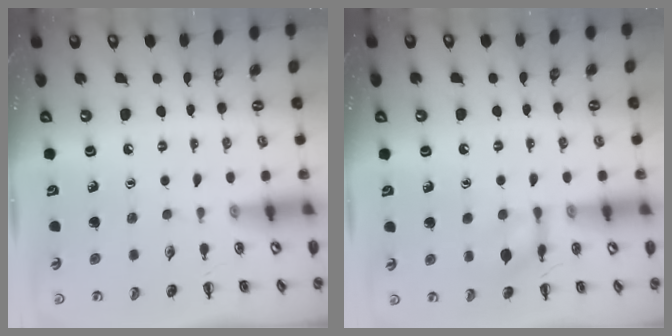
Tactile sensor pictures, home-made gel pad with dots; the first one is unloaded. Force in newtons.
{"total": 8.4, "press": 8.4, "slide": 0.3}